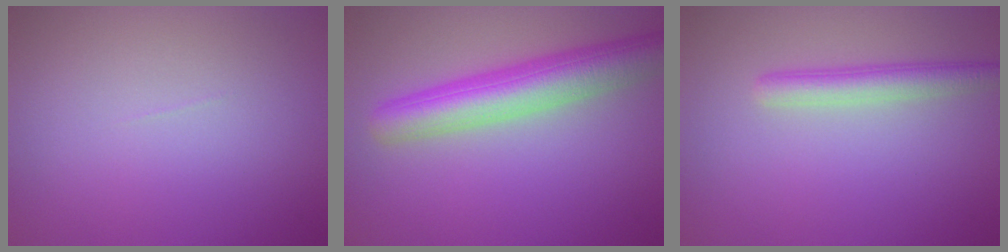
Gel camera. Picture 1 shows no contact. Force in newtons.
{"total": 6.6, "press": 6.6, "slide": 0.2}
{"total": 2.7, "press": 2.7, "slide": 0.3}